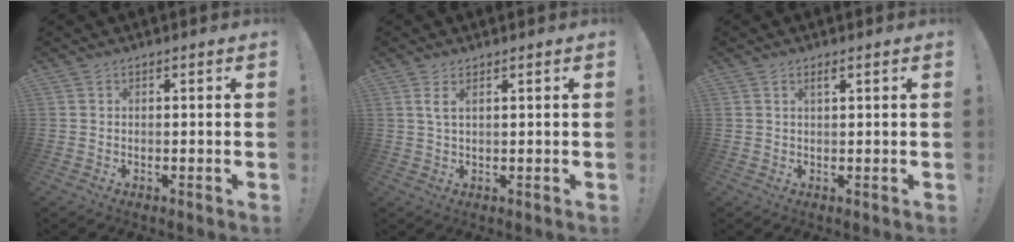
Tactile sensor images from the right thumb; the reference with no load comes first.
{"total": 2.6, "force": [1.3, 0.7, 2.2], "torque": [-0.045, 0.000, 0.022]}
{"total": 1.7, "force": [0.9, 0.2, 1.4], "torque": [-0.027, 0.001, 0.014]}